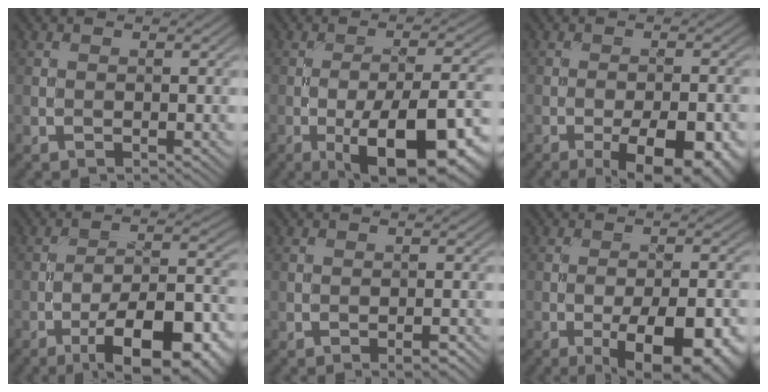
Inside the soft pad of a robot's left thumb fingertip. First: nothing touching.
{"total": 14.2, "force": [-6.0, 4.8, 11.9], "torque": [-0.167, 0.000, -0.091]}
{"total": 10.3, "force": [-5.2, 3.5, 8.1], "torque": [-0.118, -0.001, -0.061]}
{"total": 14.9, "force": [-8.3, 4.7, 11.5], "torque": [-0.174, 0.002, -0.130]}
{"total": 1.9, "force": [-1.2, 0.6, 1.4], "torque": [-0.023, 0.002, -0.019]}
{"total": 12.3, "force": [-5.7, 4.5, 10.0], "torque": [-0.138, -0.001, -0.070]}